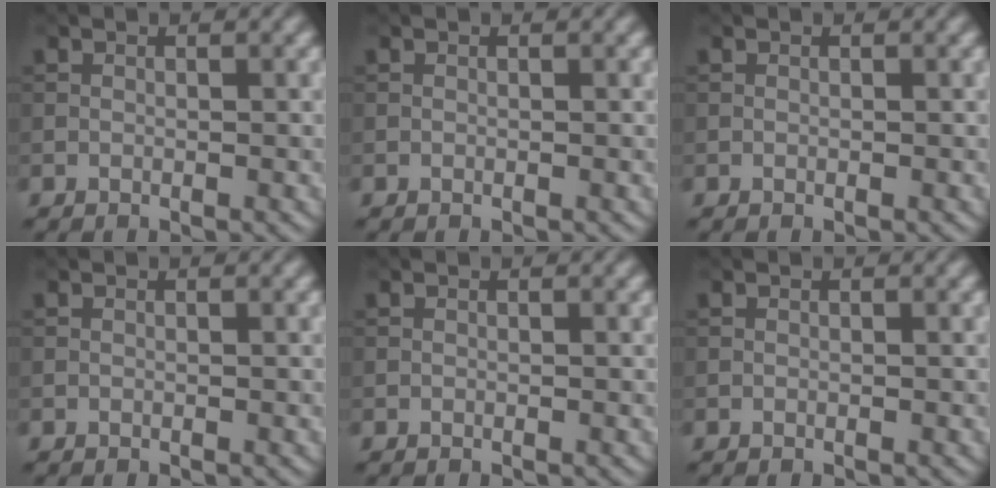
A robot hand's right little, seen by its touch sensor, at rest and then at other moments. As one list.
[{"total": 0.0}, {"total": 0.0}, {"total": 0.0}, {"total": 0.0}, {"total": 0.0}]